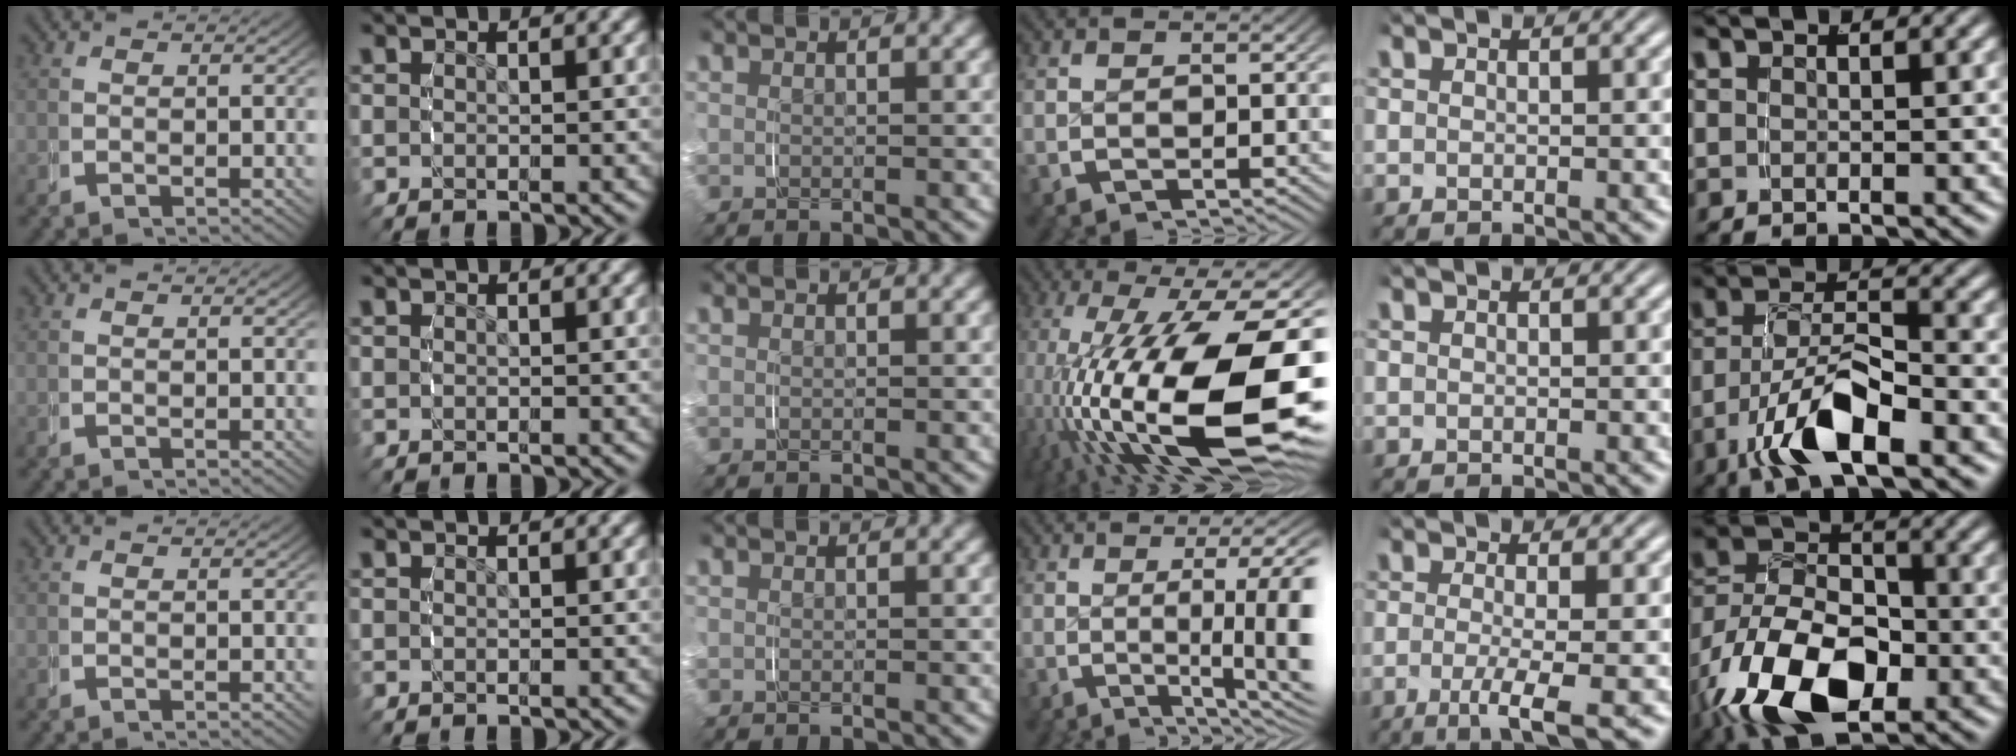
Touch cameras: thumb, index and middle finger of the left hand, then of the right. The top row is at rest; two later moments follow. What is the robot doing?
{"motion": "grasp_and_lifting", "object": "keyboard"}